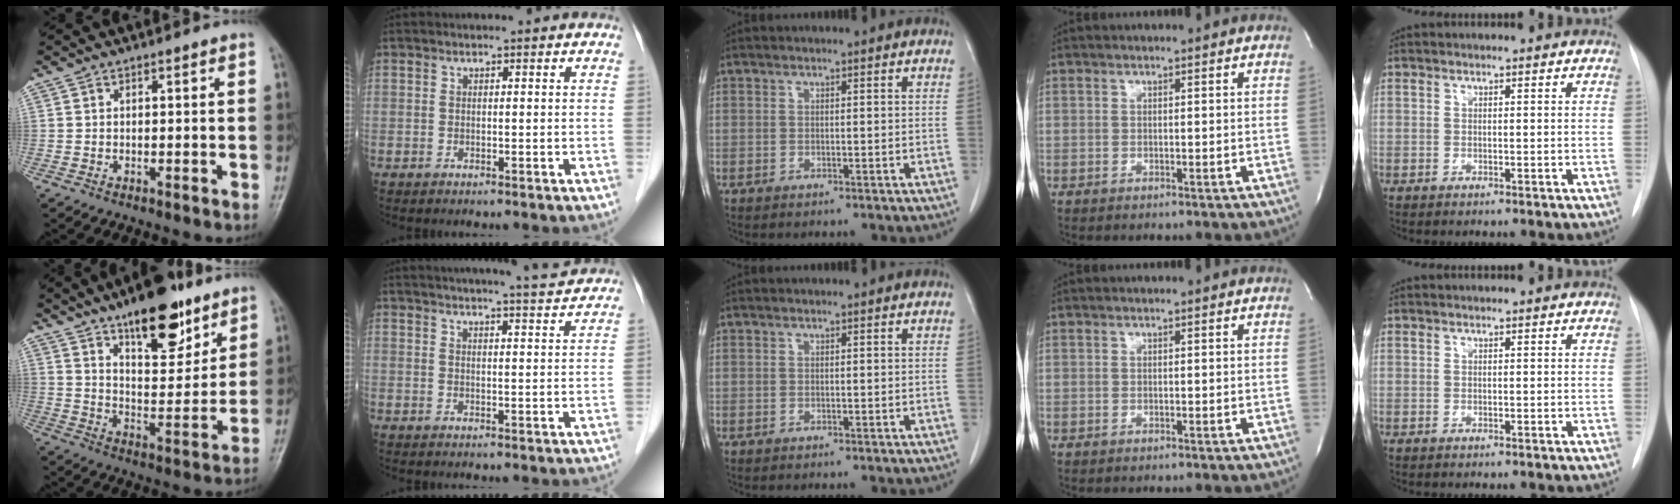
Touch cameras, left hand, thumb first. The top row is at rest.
{"thumb": {"total": 16.6, "force": [10.9, 6.6, 10.7], "torque": [-0.119, -0.062, 0.175]}, "index": {"total": 11.6, "force": [11.0, -0.5, 3.8], "torque": [-0.061, 0.001, 0.135]}}